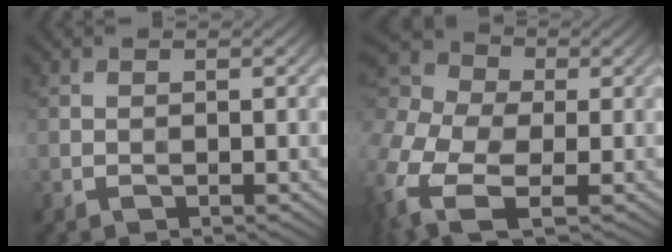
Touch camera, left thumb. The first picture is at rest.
{"total": 12.9, "force": [-2.2, 8.8, 9.2], "torque": [-0.251, -0.003, -0.037]}